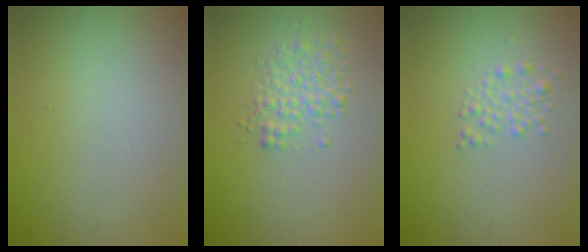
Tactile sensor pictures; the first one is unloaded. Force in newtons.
{"total": 2.6, "press": 2.6, "slide": 0.1}
{"total": 1.5, "press": 1.5, "slide": 0.0}